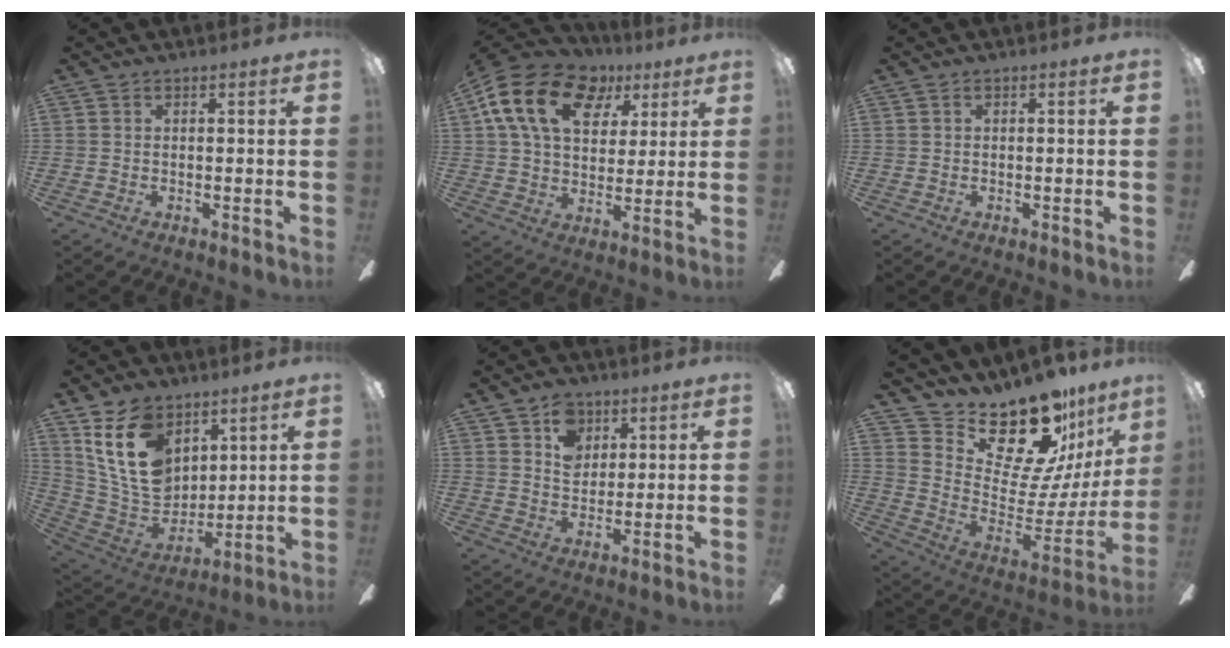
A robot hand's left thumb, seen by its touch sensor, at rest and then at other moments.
{"total": 19.0, "force": [8.4, 12.8, 11.3], "torque": [-0.200, -0.012, 0.151]}
{"total": 0.0}
{"total": 19.2, "force": [9.0, 13.2, 10.6], "torque": [-0.217, -0.035, 0.170]}
{"total": 8.2, "force": [4.4, 6.2, 3.2], "torque": [-0.044, -0.003, 0.079]}
{"total": 20.9, "force": [17.8, 7.2, 8.1], "torque": [-0.119, -0.159, 0.313]}